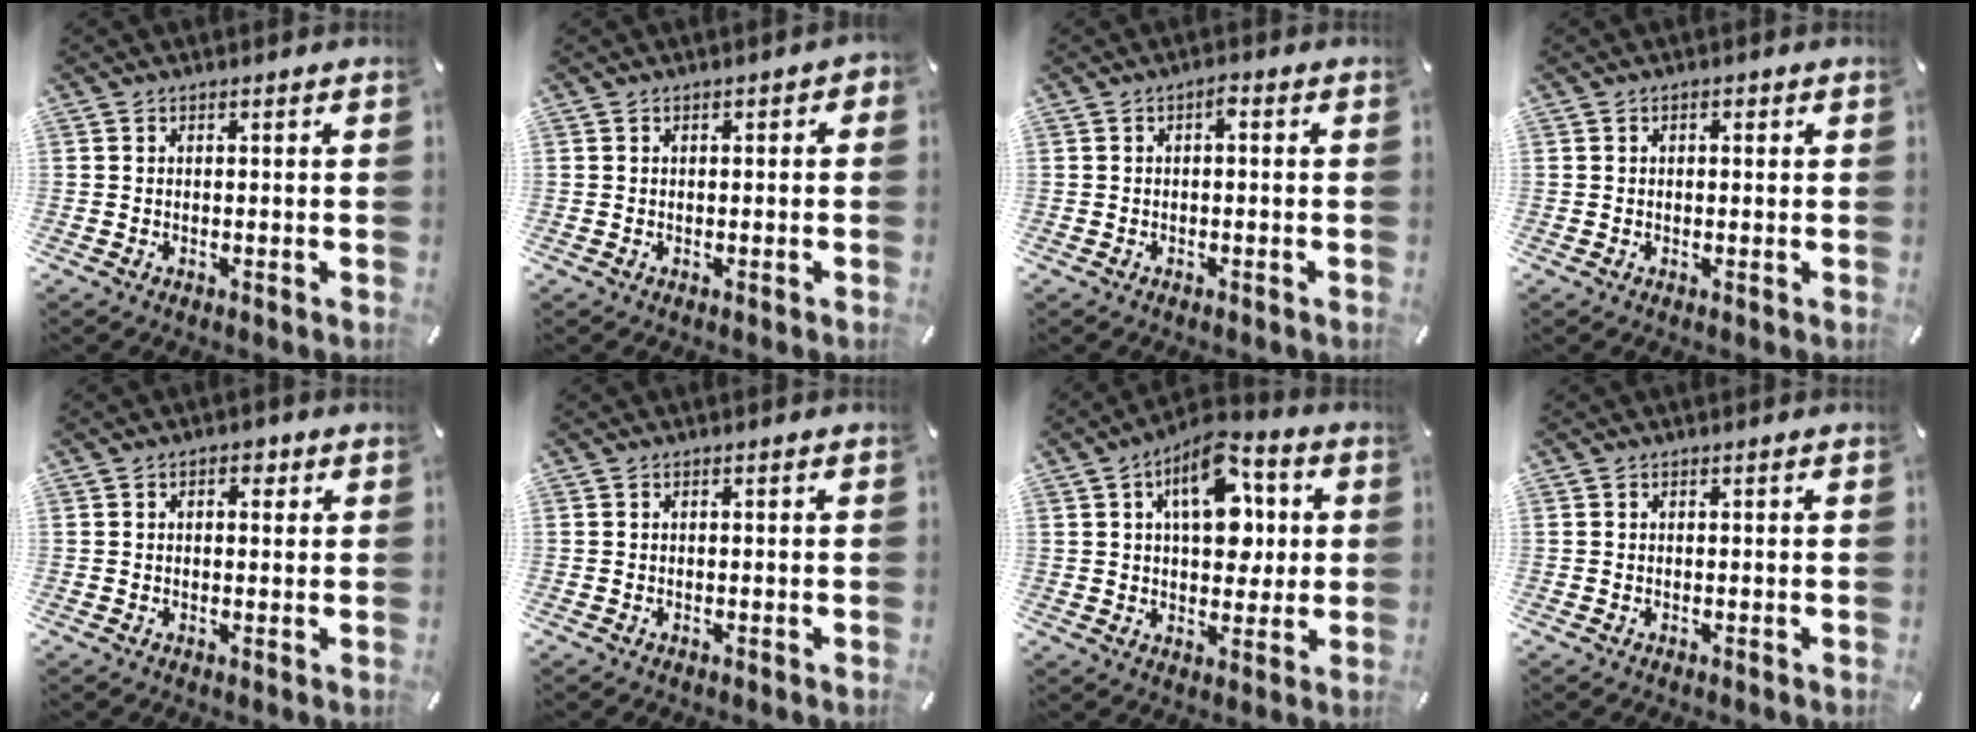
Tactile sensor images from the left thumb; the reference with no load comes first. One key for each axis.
{"total": 1.1, "fx": -0.3, "fy": 0.6, "fz": 0.8, "tx": -0.014, "ty": 0.003, "tz": -0.006}
{"total": 1.7, "fx": -0.3, "fy": 0.6, "fz": 1.6, "tx": -0.033, "ty": 0.008, "tz": -0.010}
{"total": 1.1, "fx": 0.1, "fy": 0.8, "fz": 0.7, "tx": -0.014, "ty": 0.007, "tz": -0.001}
{"total": 2.9, "fx": 0.8, "fy": 1.9, "fz": 2.1, "tx": -0.020, "ty": 0.000, "tz": 0.004}
{"total": 0.0}
{"total": 14.6, "fx": 4.3, "fy": 8.8, "fz": 10.8, "tx": -0.145, "ty": -0.007, "tz": 0.073}
{"total": 0.0}